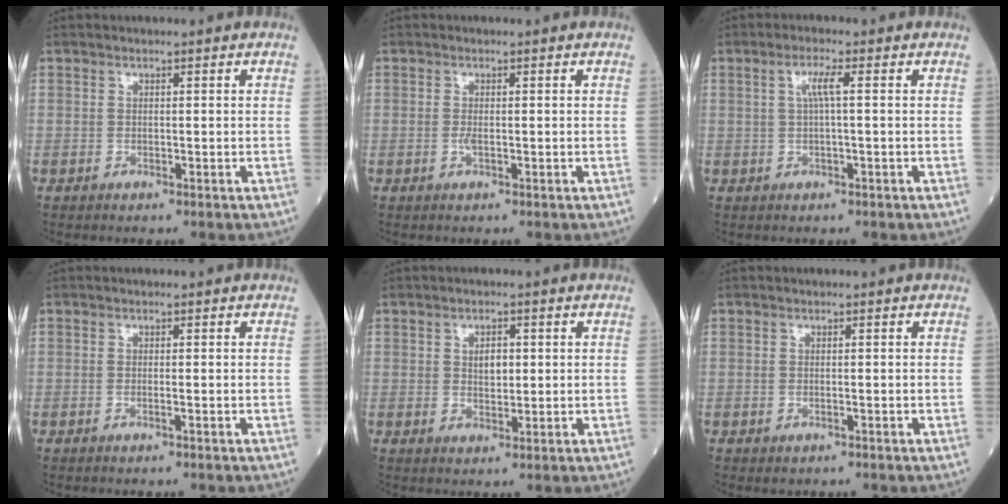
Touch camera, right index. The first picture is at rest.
{"total": 0.9, "force": [-0.2, 0.1, 0.9], "torque": [-0.022, -0.002, -0.005]}
{"total": 2.8, "force": [0.5, -0.1, 2.7], "torque": [-0.056, 0.006, 0.009]}
{"total": 0.6, "force": [-0.2, -0.1, 0.5], "torque": [-0.011, 0.001, -0.005]}
{"total": 2.8, "force": [0.6, 1.5, 2.3], "torque": [-0.036, -0.001, 0.010]}
{"total": 0.7, "force": [-0.2, 0.3, 0.5], "torque": [-0.014, -0.003, -0.001]}